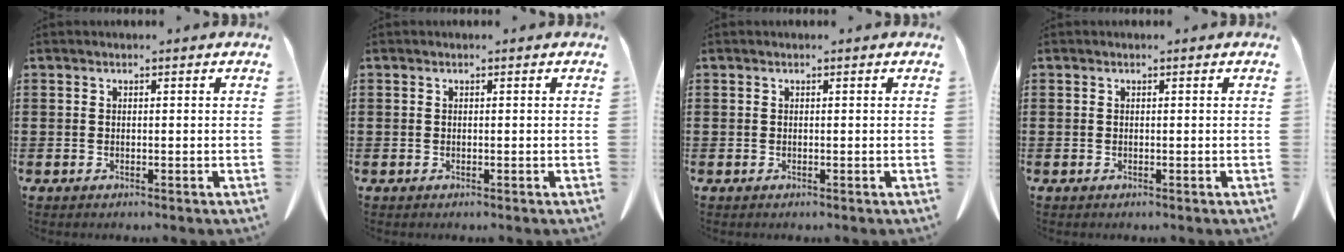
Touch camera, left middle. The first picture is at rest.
{"total": 0.0}
{"total": 0.0}
{"total": 0.0}